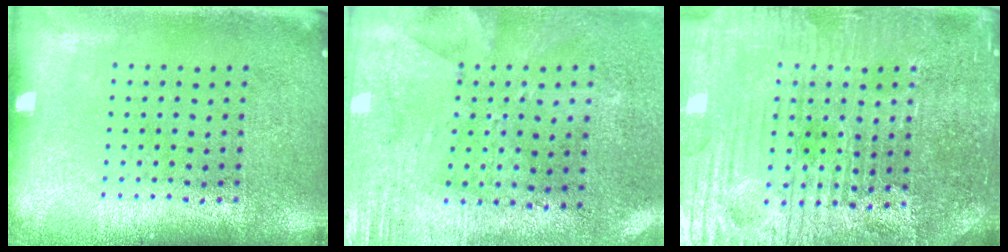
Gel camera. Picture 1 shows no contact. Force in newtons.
{"total": 2.8, "press": 2.3, "slide": 1.7}
{"total": 5.1, "press": 4.9, "slide": 1.3}